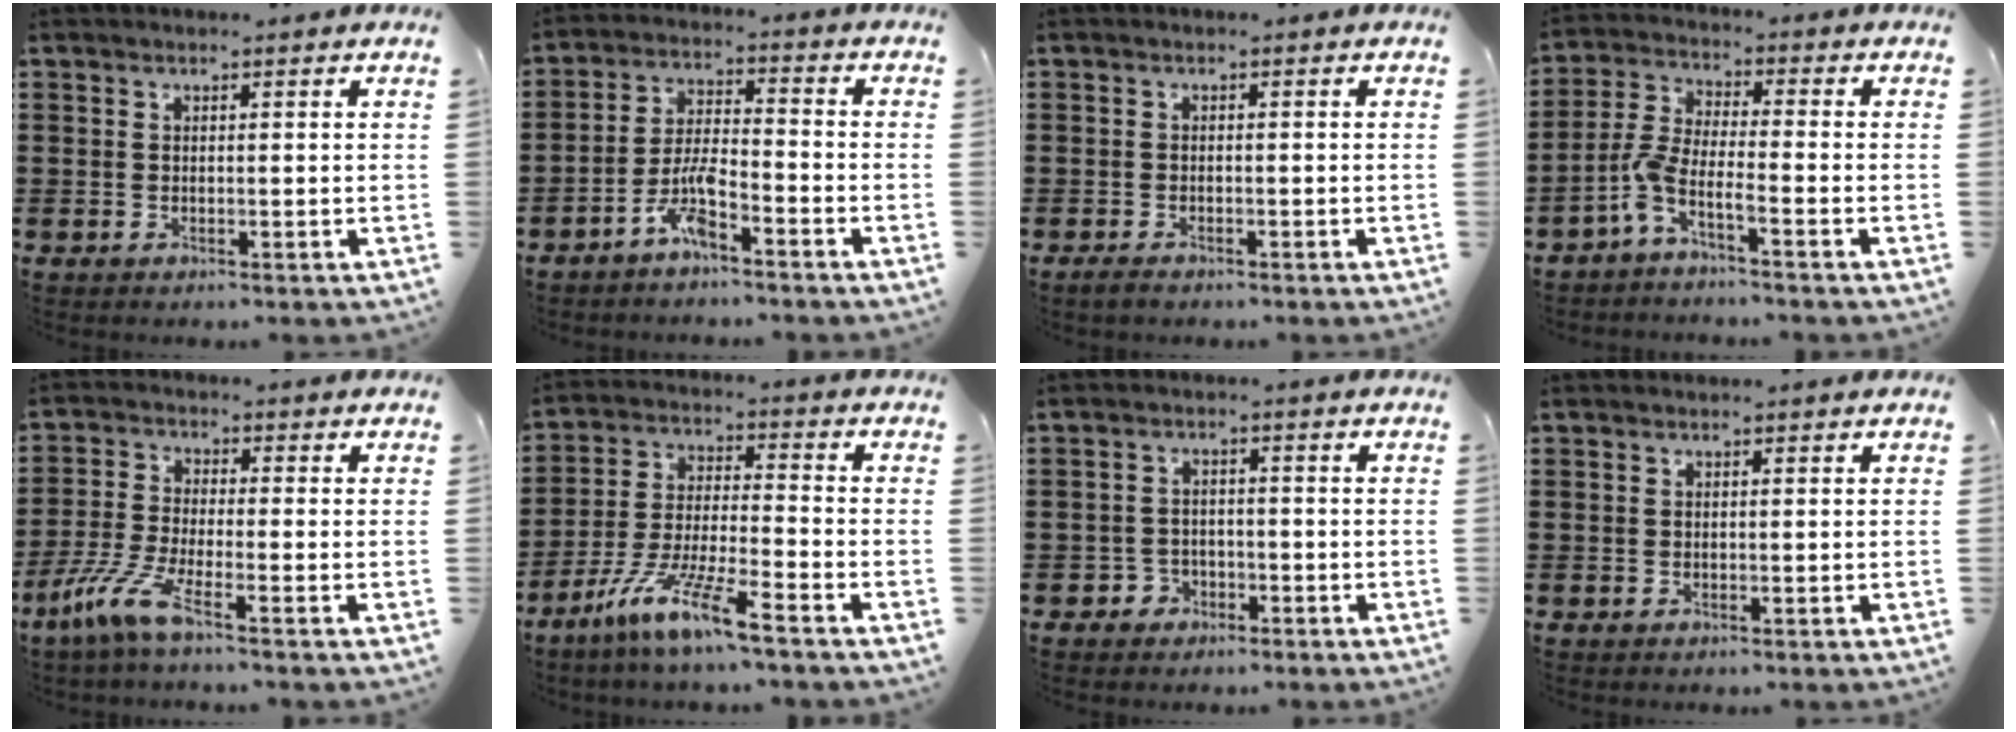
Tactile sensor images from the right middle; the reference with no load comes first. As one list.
[{"total": 5.8, "force": [-4.1, 1.0, 4.1], "torque": [-0.098, 0.000, -0.082]}, {"total": 1.3, "force": [-1.1, 0.6, 0.4], "torque": [-0.010, 0.001, -0.023]}, {"total": 4.9, "force": [-3.4, 0.6, 3.5], "torque": [-0.098, -0.014, -0.073]}, {"total": 7.3, "force": [-4.8, 1.2, 5.3], "torque": [-0.126, -0.013, -0.096]}, {"total": 10.2, "force": [-7.9, 0.5, 6.4], "torque": [-0.135, -0.003, -0.157]}, {"total": 2.6, "force": [-2.0, 1.7, 0.2], "torque": [-0.012, 0.004, -0.045]}, {"total": 0.0}]